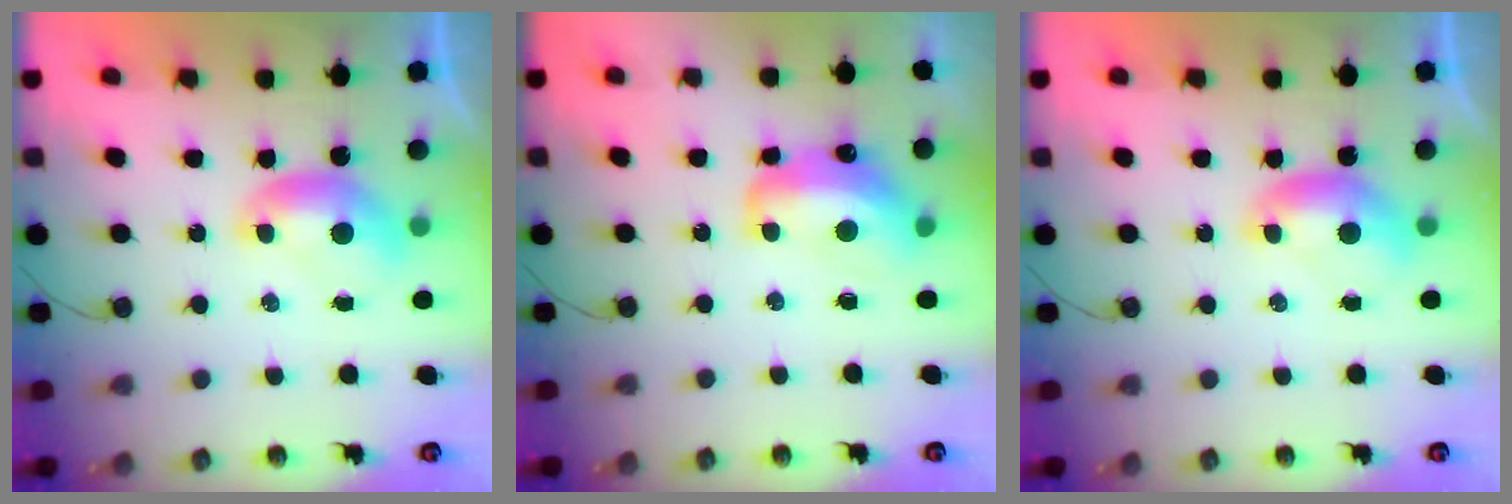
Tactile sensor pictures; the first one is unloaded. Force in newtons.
{"total": 6.9, "press": 6.8, "slide": 1.0}
{"total": 0.0}